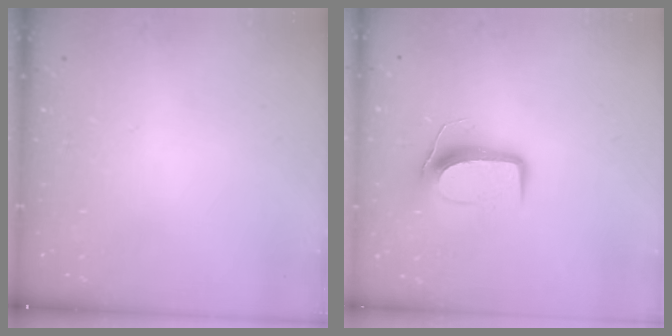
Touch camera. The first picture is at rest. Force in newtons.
{"total": 8.8, "press": 8.7, "slide": 0.6}